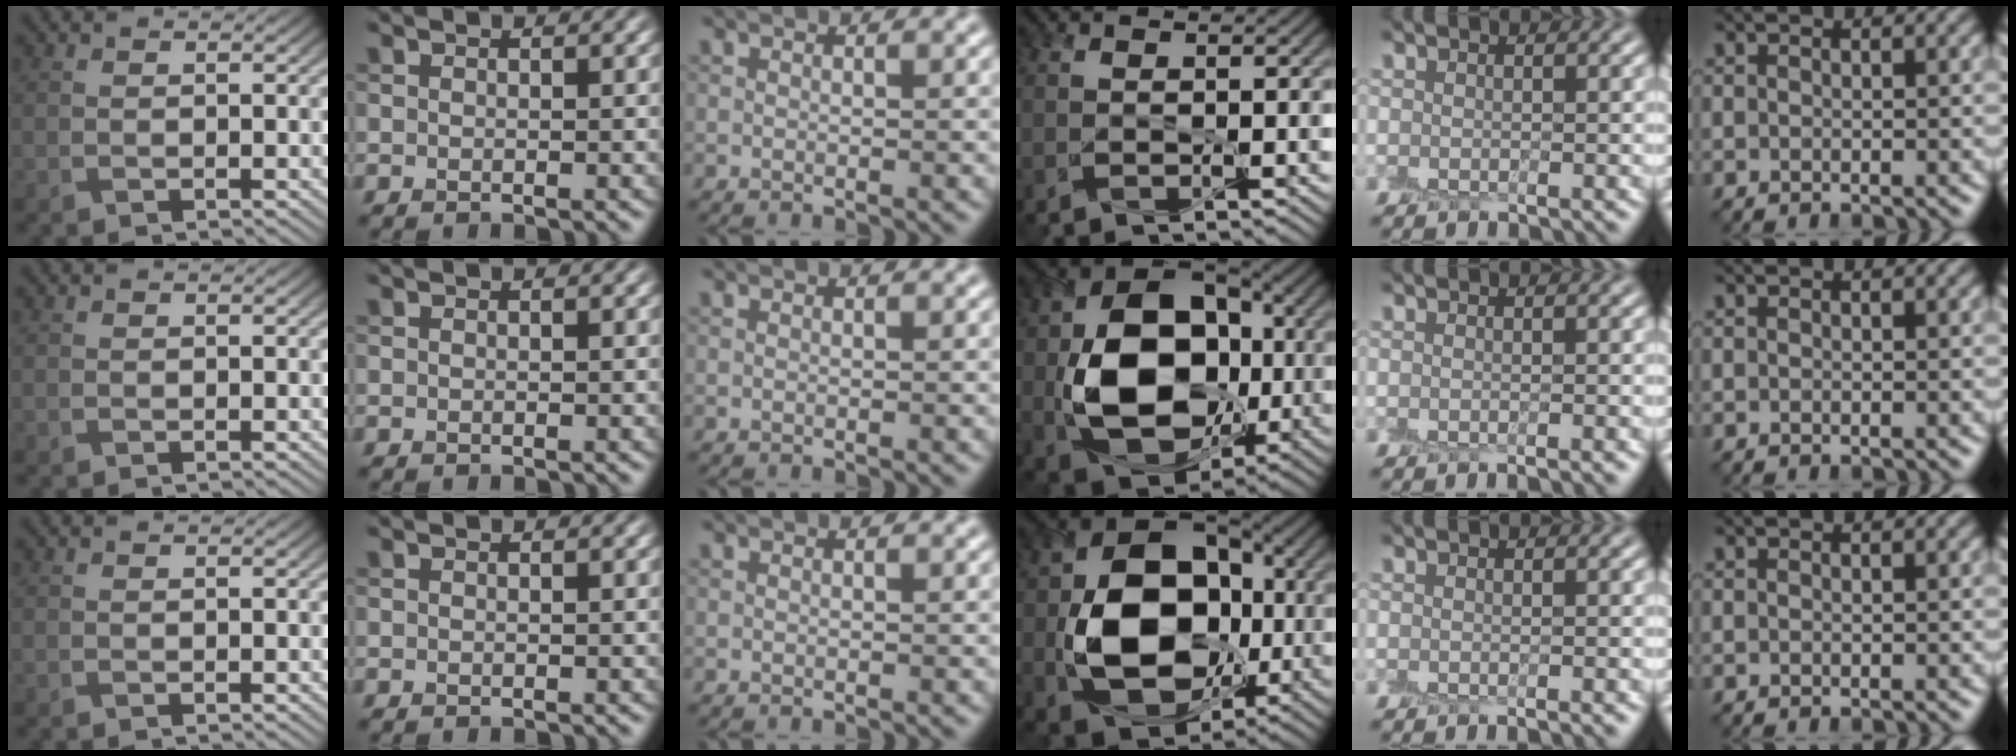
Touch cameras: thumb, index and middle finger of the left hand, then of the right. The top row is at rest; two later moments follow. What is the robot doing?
{"motion": "peel", "object": "postage stamp"}